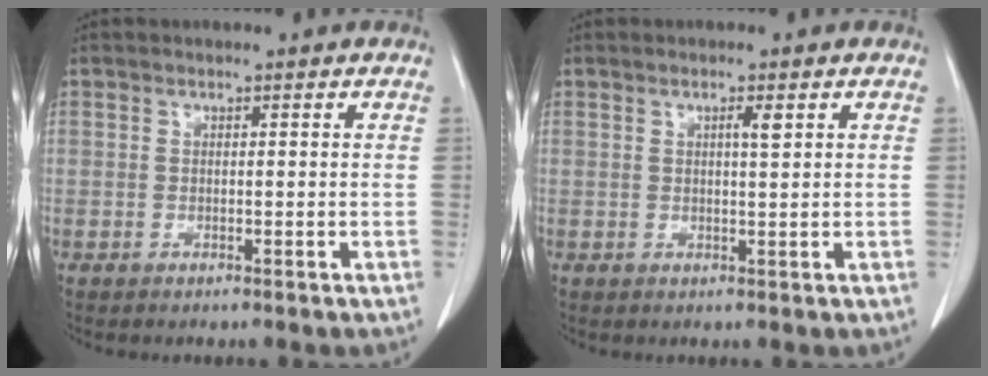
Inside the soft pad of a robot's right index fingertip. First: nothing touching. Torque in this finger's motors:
{"motor_torque": [-0.03, 0.10, -0.02, 0.00]}